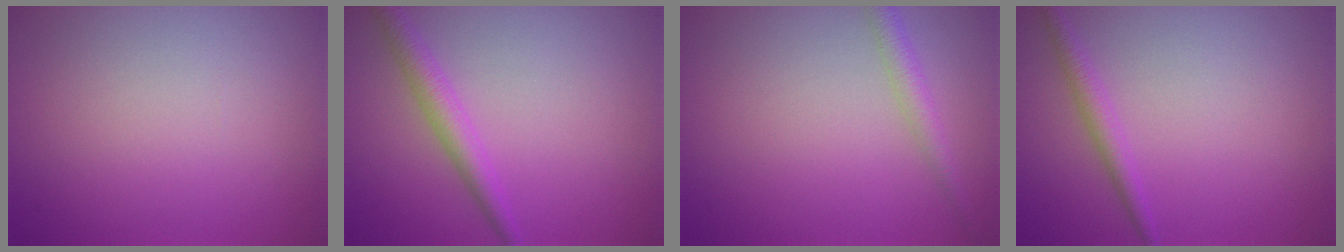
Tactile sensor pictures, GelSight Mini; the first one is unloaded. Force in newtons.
{"total": 2.5, "press": 2.5, "slide": 0.1}
{"total": 2.0, "press": 2.0, "slide": 0.1}
{"total": 1.8, "press": 1.8, "slide": 0.0}